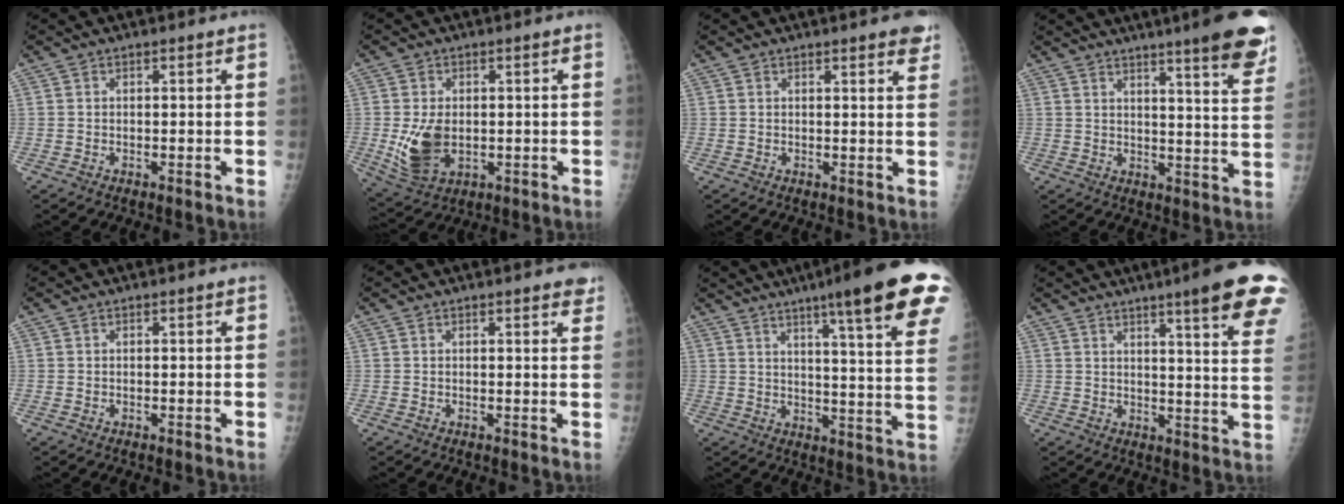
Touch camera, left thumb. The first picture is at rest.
{"total": 8.5, "force": [-0.8, 5.5, 6.4], "torque": [-0.116, -0.005, 0.000]}
{"total": 4.3, "force": [3.1, 1.0, 2.8], "torque": [-0.019, -0.006, 0.028]}
{"total": 14.6, "force": [10.5, 1.3, 10.1], "torque": [-0.106, -0.053, 0.121]}
{"total": 0.0}
{"total": 2.6, "force": [2.0, 0.9, 1.4], "torque": [0.002, -0.002, 0.017]}
{"total": 22.6, "force": [13.9, 2.5, 17.7], "torque": [-0.224, -0.052, 0.175]}
{"total": 17.6, "force": [11.4, 1.5, 13.3], "torque": [-0.147, -0.049, 0.131]}